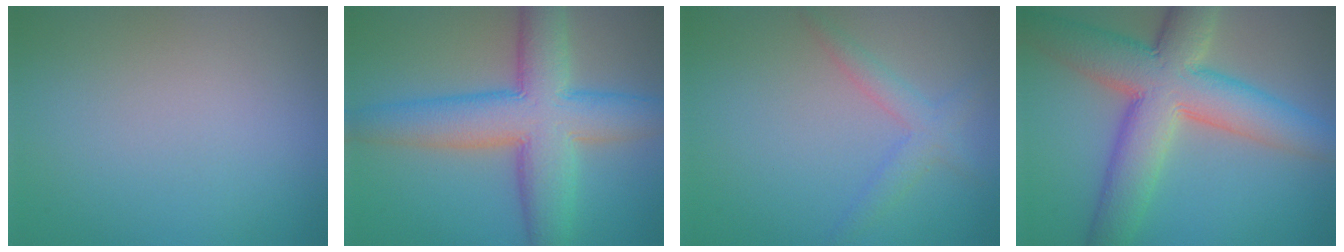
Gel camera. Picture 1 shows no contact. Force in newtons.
{"total": 9.5, "press": 9.5, "slide": 0.2}
{"total": 2.2, "press": 2.2, "slide": 0.1}
{"total": 10.6, "press": 10.6, "slide": 0.3}